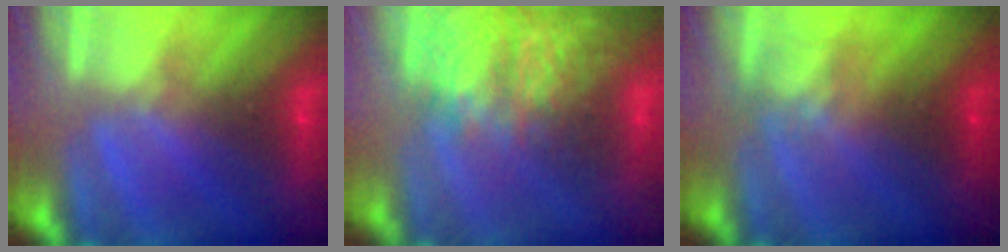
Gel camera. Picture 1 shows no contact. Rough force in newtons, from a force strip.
{"total": 11.3}
{"total": 2.4}